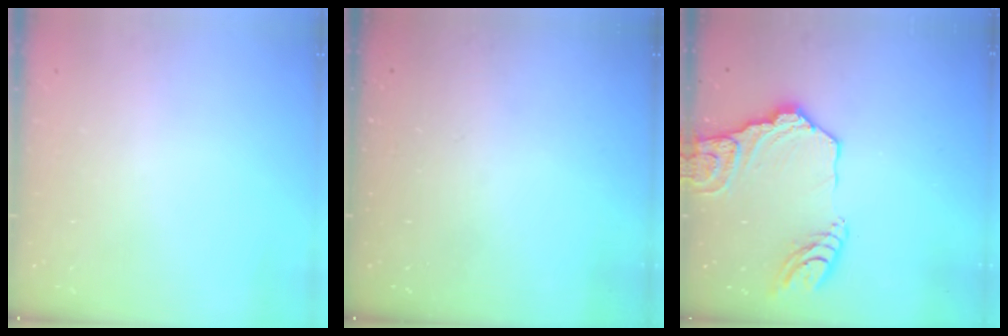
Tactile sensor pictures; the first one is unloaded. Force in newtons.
{"total": 0.0}
{"total": 16.9, "press": 16.8, "slide": 2.3}